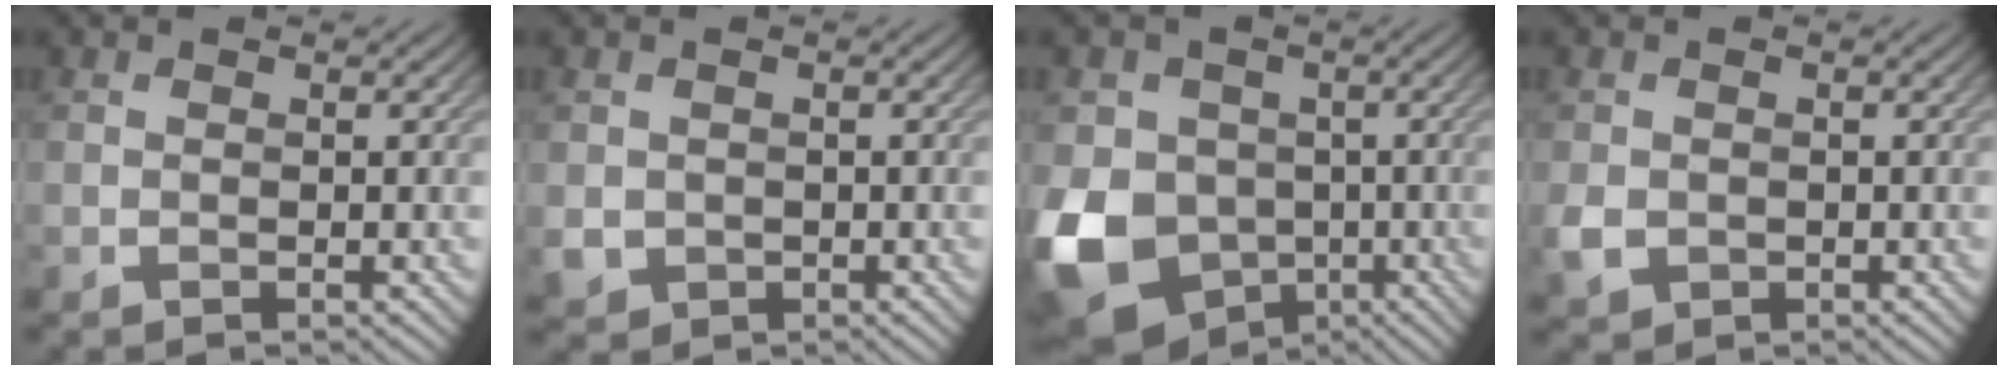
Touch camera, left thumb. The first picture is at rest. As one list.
[{"total": 2.4, "force": [-0.3, 2.3, 0.6], "torque": [-0.023, -0.015, -0.005]}, {"total": 14.2, "force": [-4.3, 11.9, 6.4], "torque": [-0.180, -0.037, -0.090]}, {"total": 2.6, "force": [-0.6, 2.2, 1.2], "torque": [-0.032, -0.009, -0.013]}]